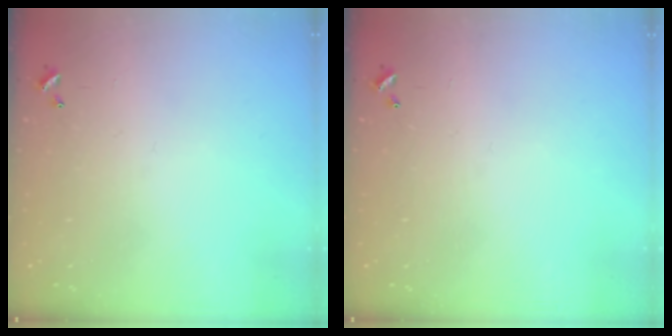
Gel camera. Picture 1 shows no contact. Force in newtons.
{"total": 0.0}